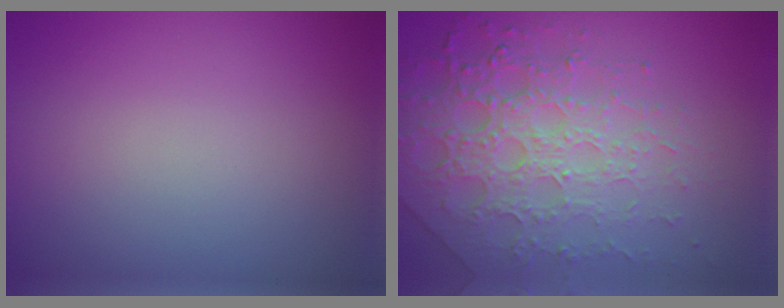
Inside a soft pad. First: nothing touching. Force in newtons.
{"total": 8.0, "press": 5.6, "slide": 5.8}